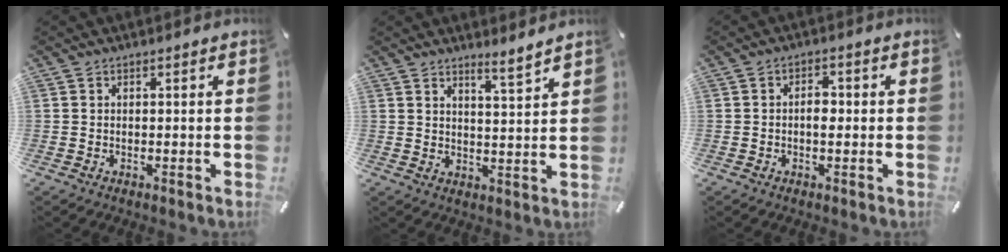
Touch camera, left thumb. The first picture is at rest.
{"total": 4.8, "force": [4.5, -0.3, 1.6], "torque": [-0.025, -0.040, 0.078]}
{"total": 3.5, "force": [-0.3, 1.9, 2.9], "torque": [-0.047, 0.004, -0.009]}